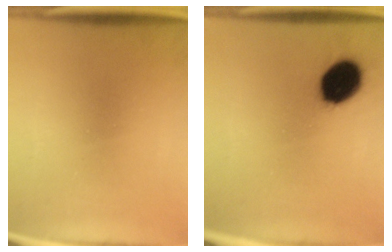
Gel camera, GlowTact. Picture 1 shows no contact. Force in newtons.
{"total": 12.1}